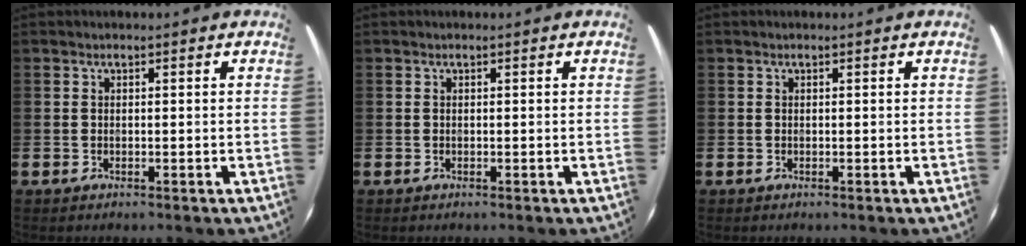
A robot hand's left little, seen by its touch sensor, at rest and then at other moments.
{"total": 0.0}
{"total": 0.0}